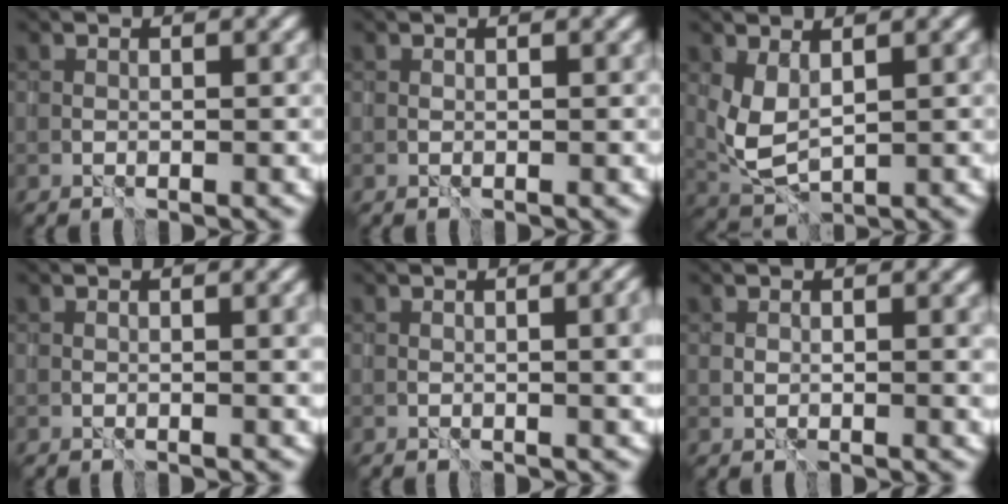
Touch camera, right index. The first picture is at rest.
{"total": 0.6, "force": [0.4, -0.2, -0.4], "torque": [0.009, 0.001, 0.006]}
{"total": 3.2, "force": [1.3, 1.6, 2.4], "torque": [-0.065, -0.004, 0.030]}
{"total": 1.8, "force": [0.5, 0.6, 1.7], "torque": [-0.024, -0.004, 0.012]}
{"total": 4.1, "force": [0.5, 1.5, 3.8], "torque": [-0.034, -0.002, 0.015]}
{"total": 1.0, "force": [0.7, 0.4, 0.5], "torque": [-0.006, -0.006, 0.018]}